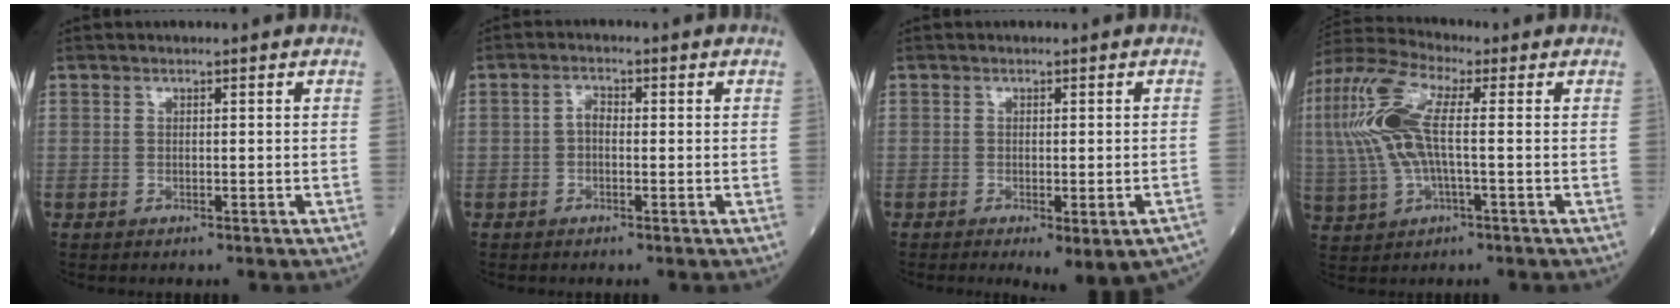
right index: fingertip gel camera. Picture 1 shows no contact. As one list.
[{"total": 1.7, "force": [-0.3, 0.9, 1.4], "torque": [-0.019, 0.005, -0.009]}, {"total": 6.7, "force": [-4.5, 1.5, 4.8], "torque": [-0.044, -0.008, -0.061]}, {"total": 11.8, "force": [0.9, 3.2, 11.3], "torque": [-0.272, 0.022, 0.012]}]